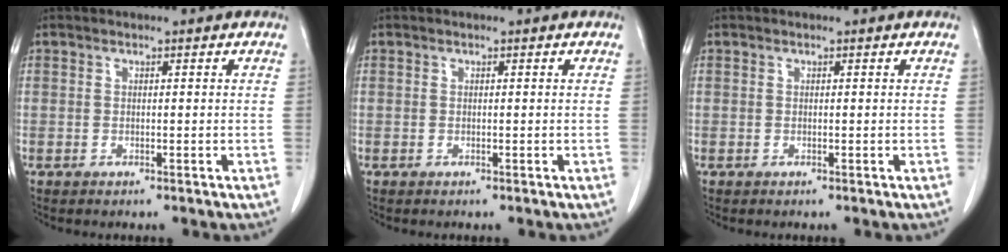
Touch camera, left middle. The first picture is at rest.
{"total": 0.0}
{"total": 0.0}